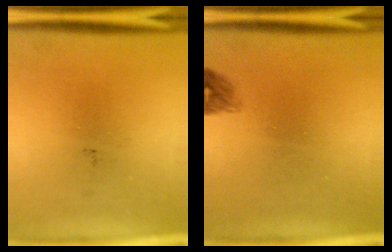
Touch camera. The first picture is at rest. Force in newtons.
{"total": 1.4}